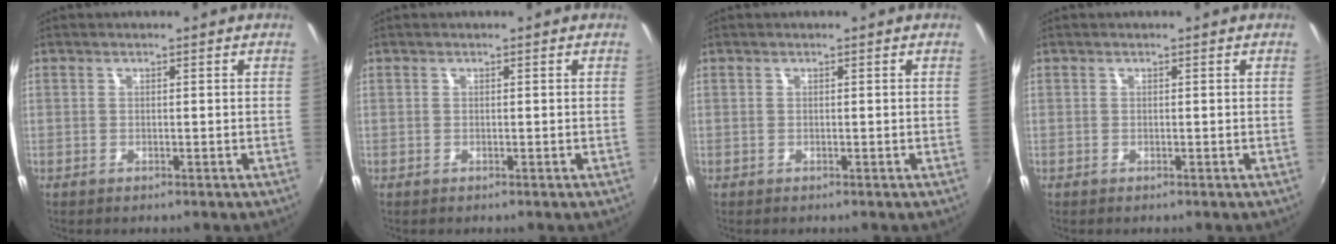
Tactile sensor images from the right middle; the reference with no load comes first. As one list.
[{"total": 0.0}, {"total": 0.0}, {"total": 0.0}]